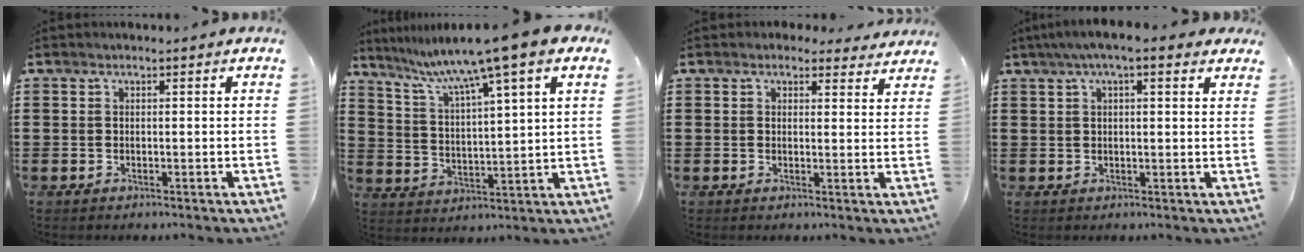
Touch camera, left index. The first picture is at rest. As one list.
[{"total": 9.3, "force": [7.3, -0.6, 5.7], "torque": [-0.137, -0.041, 0.115]}, {"total": 2.6, "force": [2.4, 0.9, 0.4], "torque": [-0.008, -0.007, 0.043]}, {"total": 4.9, "force": [3.2, 0.8, 3.6], "torque": [-0.077, 0.006, 0.055]}]